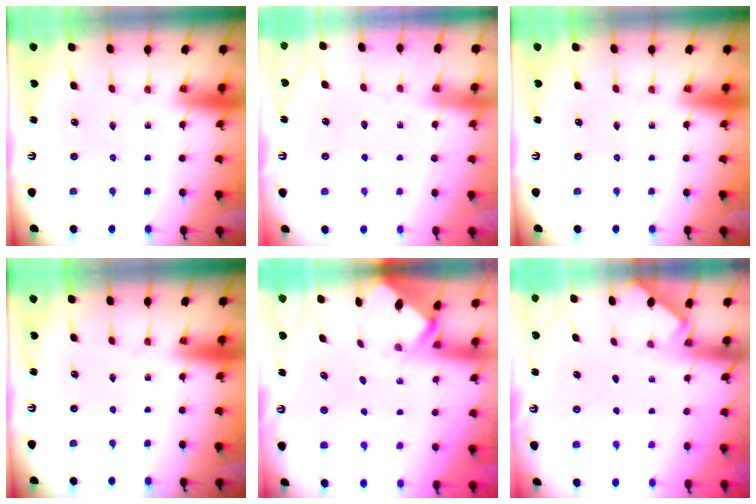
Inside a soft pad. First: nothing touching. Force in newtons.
{"total": 3.2, "press": 3.2, "slide": 0.4}
{"total": 0.0}
{"total": 0.0}
{"total": 3.0, "press": 3.0, "slide": 0.1}
{"total": 2.8, "press": 2.7, "slide": 0.4}